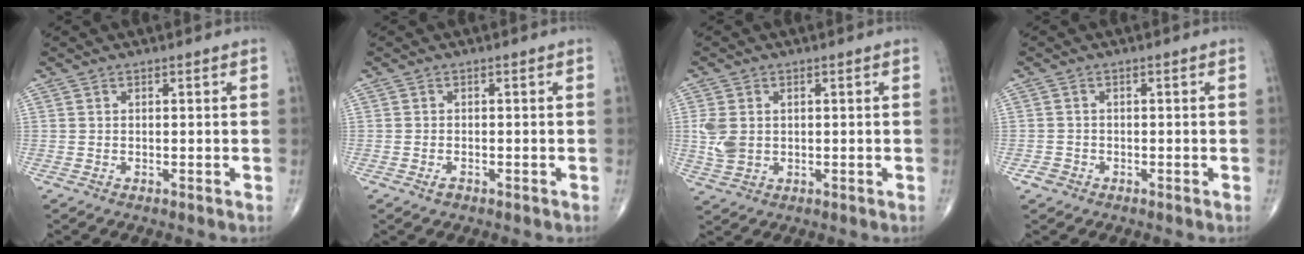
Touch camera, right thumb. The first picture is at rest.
{"total": 1.2, "force": [-0.8, 0.7, 0.7], "torque": [-0.014, 0.001, -0.013]}
{"total": 5.0, "force": [0.5, 3.5, 3.5], "torque": [-0.081, 0.001, 0.016]}
{"total": 1.6, "force": [-0.9, 1.3, 0.1], "torque": [0.001, 0.005, -0.021]}